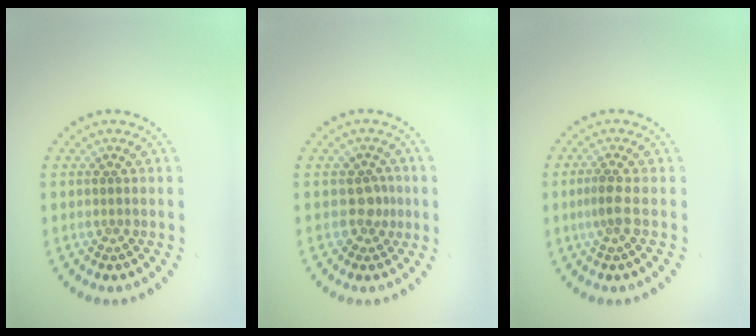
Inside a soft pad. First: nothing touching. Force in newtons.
{"total": 1.8, "press": 1.3, "slide": 1.2}
{"total": 1.6, "press": 1.3, "slide": 0.9}